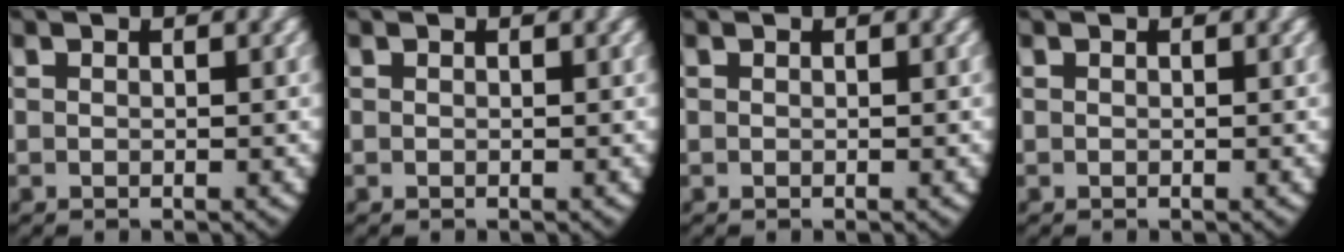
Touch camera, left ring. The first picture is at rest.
{"total": 0.0}
{"total": 0.0}
{"total": 0.0}